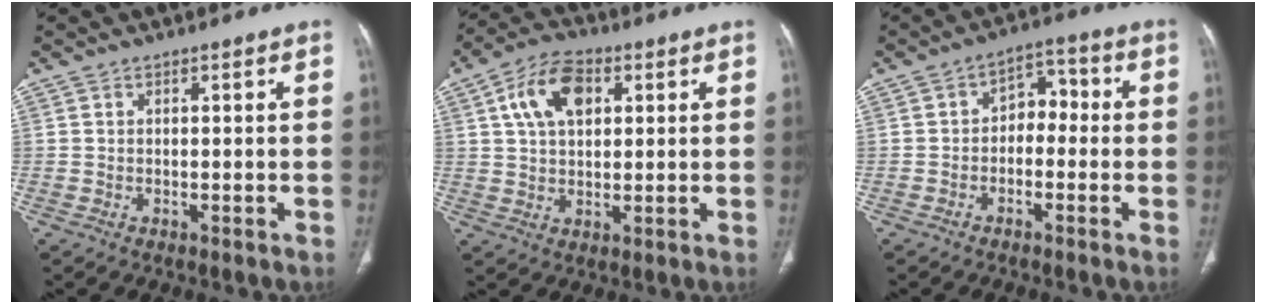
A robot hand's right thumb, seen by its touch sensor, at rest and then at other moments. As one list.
[{"total": 10.5, "force": [3.5, 6.4, 7.5], "torque": [-0.123, 0.007, 0.056]}, {"total": 5.9, "force": [-0.9, 4.2, 4.0], "torque": [-0.034, 0.035, -0.028]}]